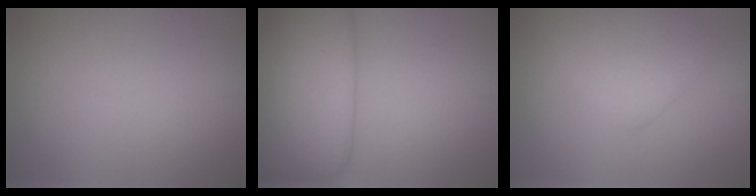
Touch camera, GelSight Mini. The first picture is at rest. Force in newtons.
{"total": 8.7, "press": 8.6, "slide": 0.6}
{"total": 3.5, "press": 3.5, "slide": 0.2}